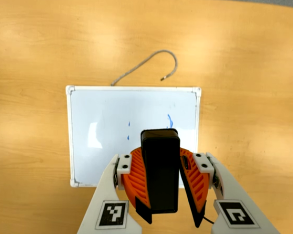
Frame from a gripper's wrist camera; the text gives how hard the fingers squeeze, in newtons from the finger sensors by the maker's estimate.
{"total": 11.2, "left": 11.0, "right": 11.4}